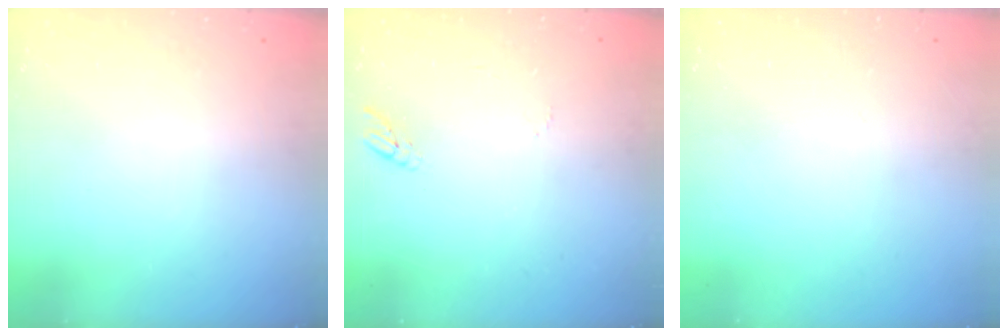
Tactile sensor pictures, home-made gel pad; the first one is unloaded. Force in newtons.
{"total": 5.9, "press": 5.8, "slide": 0.5}
{"total": 0.0}